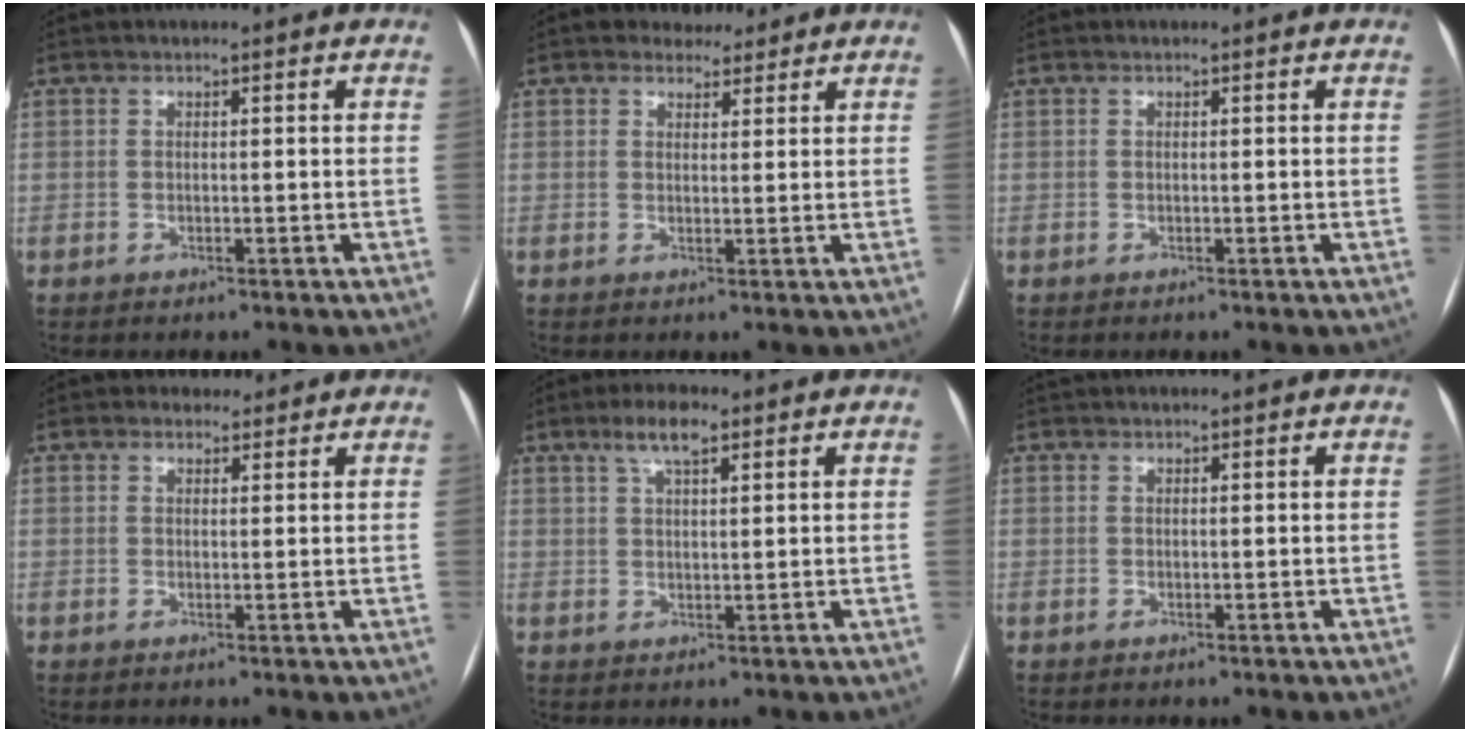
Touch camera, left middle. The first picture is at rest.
{"total": 3.5, "force": [2.8, 2.0, 0.6], "torque": [-0.003, 0.008, 0.039]}
{"total": 0.0}
{"total": 2.2, "force": [1.8, 1.3, 0.0], "torque": [0.001, 0.006, 0.023]}
{"total": 4.6, "force": [2.9, 1.1, 3.4], "torque": [-0.070, 0.012, 0.053]}
{"total": 0.8, "force": [0.8, -0.2, 0.1], "torque": [-0.004, 0.019, 0.016]}